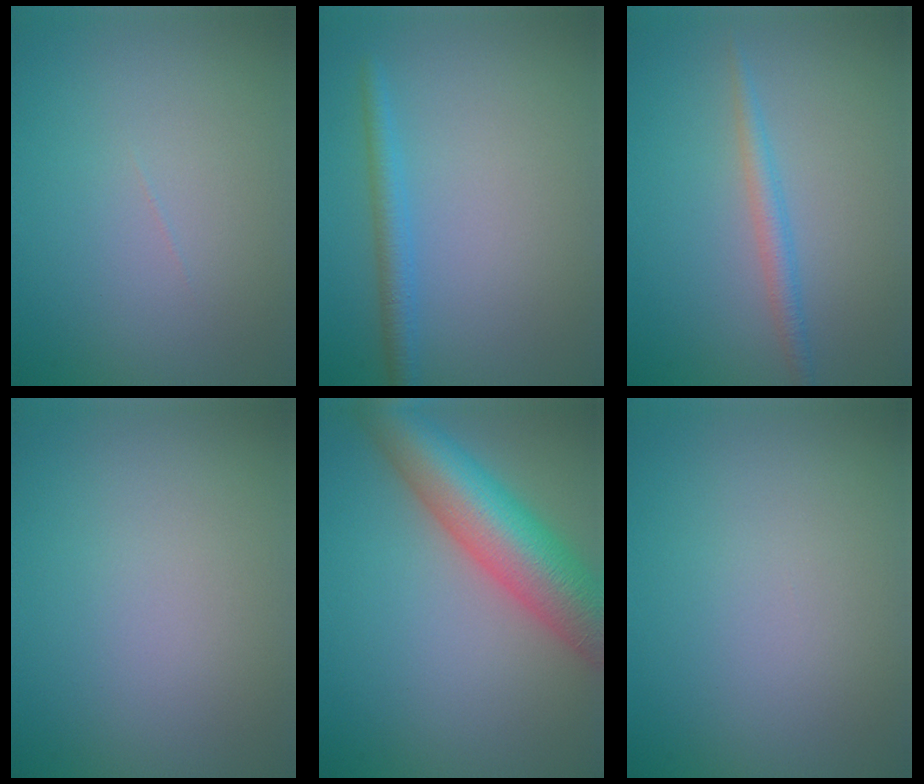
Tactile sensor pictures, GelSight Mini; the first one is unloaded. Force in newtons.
{"total": 2.2, "press": 2.2, "slide": 0.2}
{"total": 1.8, "press": 1.8, "slide": 0.1}
{"total": 0.0}
{"total": 9.8, "press": 9.8, "slide": 0.4}
{"total": 0.0}